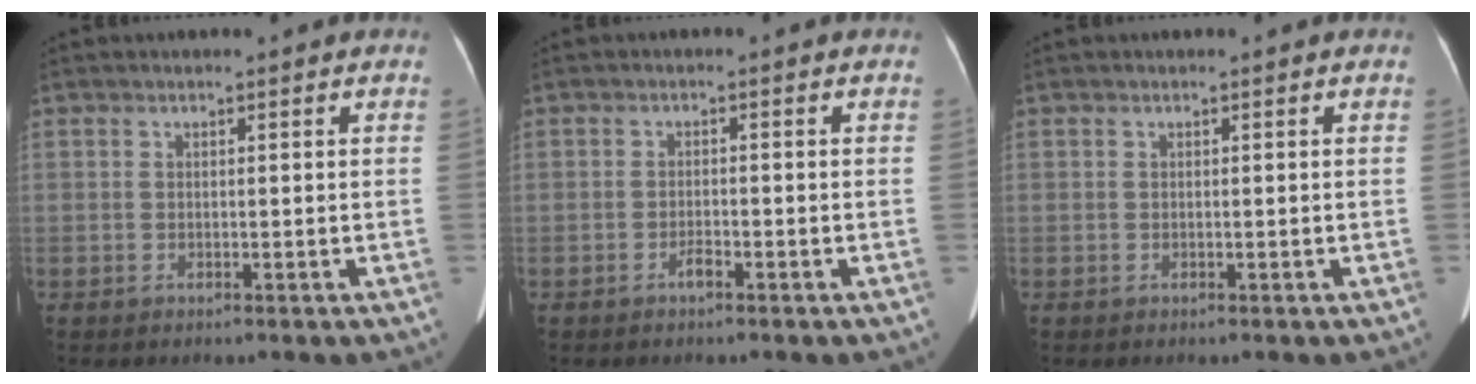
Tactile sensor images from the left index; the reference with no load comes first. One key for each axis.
{"total": 1.4, "fx": -1.2, "fy": 0.2, "fz": 0.7, "tx": -0.019, "ty": -0.002, "tz": -0.020}
{"total": 0.0}